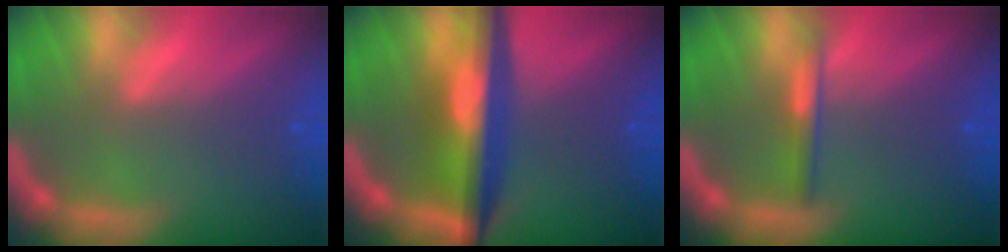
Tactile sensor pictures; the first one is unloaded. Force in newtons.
{"total": 8.1}
{"total": 1.9}